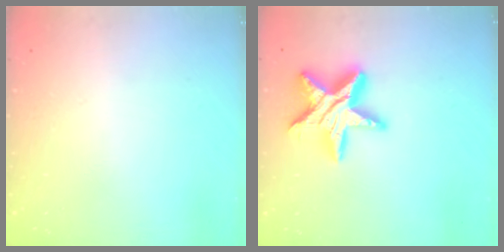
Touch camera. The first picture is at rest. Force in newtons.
{"total": 17.4, "press": 17.4, "slide": 0.8}